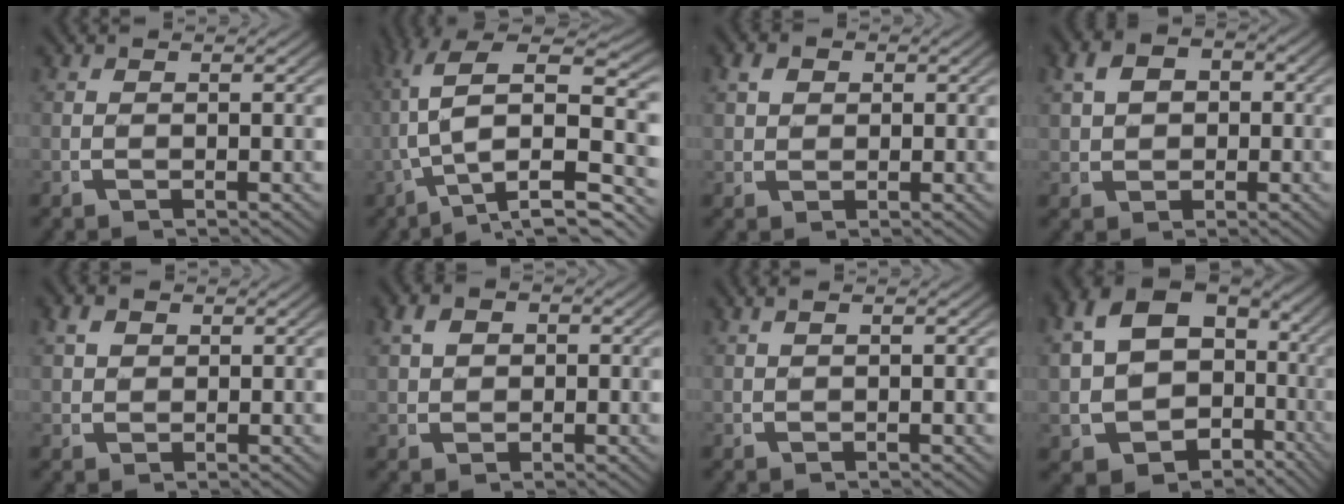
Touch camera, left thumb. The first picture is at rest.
{"total": 9.7, "force": [0.5, 5.1, 8.3], "torque": [-0.155, -0.022, 0.031]}
{"total": 2.4, "force": [1.2, 1.8, 1.1], "torque": [-0.025, -0.003, 0.026]}
{"total": 4.7, "force": [1.0, 3.6, 2.8], "torque": [-0.056, -0.003, 0.023]}
{"total": 2.1, "force": [1.3, 1.4, 0.9], "torque": [-0.020, -0.002, 0.030]}
{"total": 2.8, "force": [1.0, 2.2, 1.5], "torque": [-0.034, -0.001, 0.021]}
{"total": 1.0, "force": [0.6, 0.1, 0.8], "torque": [-0.014, 0.004, 0.015]}
{"total": 14.8, "force": [-2.3, 12.2, 7.9], "torque": [-0.209, -0.079, -0.009]}